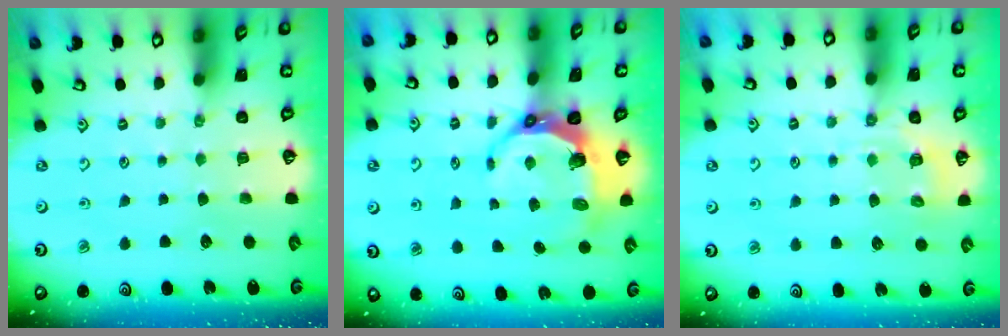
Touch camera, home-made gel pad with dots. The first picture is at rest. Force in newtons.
{"total": 9.1, "press": 7.8, "slide": 4.7}
{"total": 6.2, "press": 6.1, "slide": 1.3}